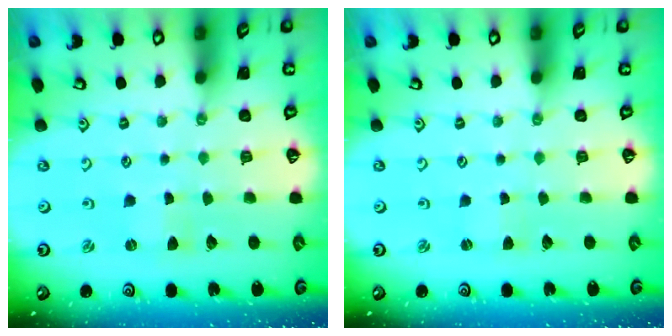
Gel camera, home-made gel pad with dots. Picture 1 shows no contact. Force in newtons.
{"total": 0.9, "press": 0.9, "slide": 0.1}